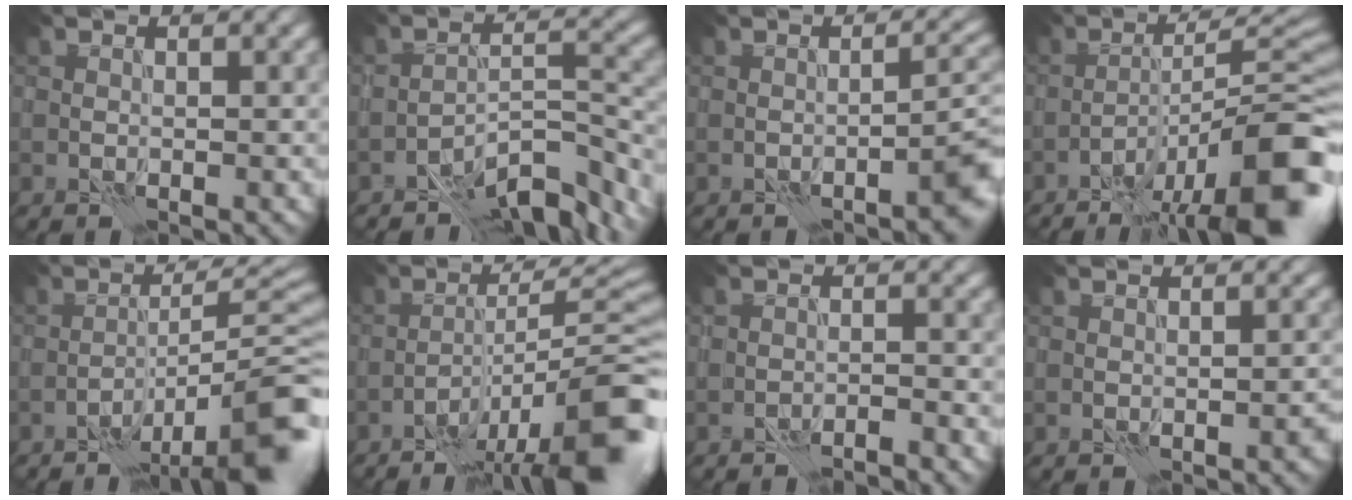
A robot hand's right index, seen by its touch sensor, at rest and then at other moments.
{"total": 8.2, "force": [-6.4, 2.3, 4.5], "torque": [-0.054, 0.006, -0.114]}
{"total": 3.3, "force": [-1.4, 0.4, 3.0], "torque": [-0.037, 0.011, -0.025]}
{"total": 14.0, "force": [-8.6, 2.7, 10.8], "torque": [-0.161, 0.008, -0.135]}
{"total": 9.8, "force": [-5.8, 1.9, 7.7], "torque": [-0.105, 0.013, -0.095]}
{"total": 12.4, "force": [-7.7, 2.2, 9.5], "torque": [-0.139, 0.010, -0.124]}
{"total": 2.3, "force": [-2.2, -0.2, 0.6], "torque": [-0.008, 0.008, -0.037]}
{"total": 0.8, "force": [-0.5, 0.3, 0.6], "torque": [-0.009, 0.001, -0.004]}